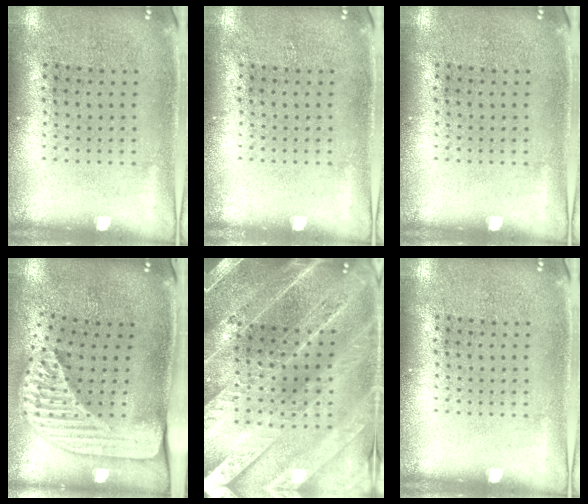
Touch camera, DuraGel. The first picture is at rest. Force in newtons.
{"total": 0.0}
{"total": 0.0}
{"total": 2.4, "press": 1.7, "slide": 1.7}
{"total": 4.9, "press": 4.3, "slide": 2.3}
{"total": 0.0}